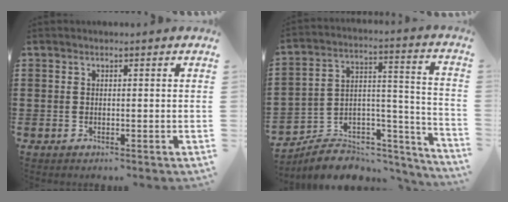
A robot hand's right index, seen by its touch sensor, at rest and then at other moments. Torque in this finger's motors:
{"motor_torque": [-1.07, 1.07, -1.05, -0.21]}